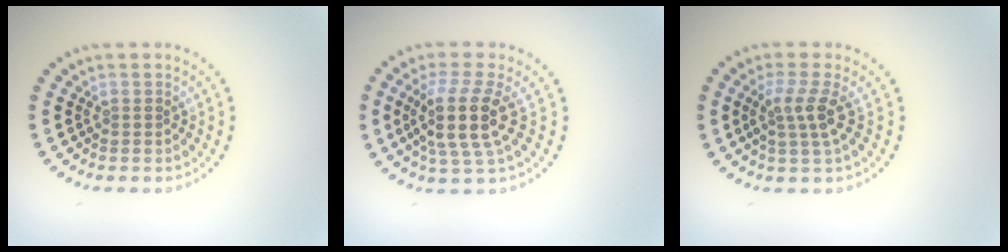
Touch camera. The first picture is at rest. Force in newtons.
{"total": 4.5, "press": 3.7, "slide": 2.6}
{"total": 2.6, "press": 2.0, "slide": 1.7}